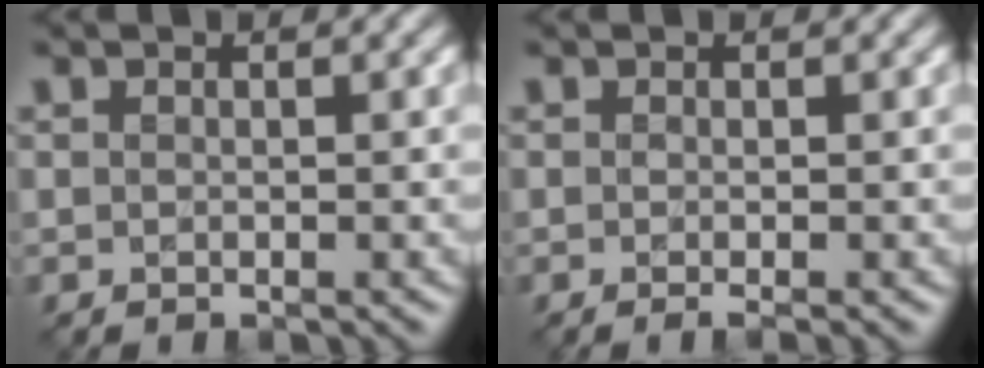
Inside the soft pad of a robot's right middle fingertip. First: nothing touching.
{"total": 0.9, "force": [-0.3, 0.0, 0.8], "torque": [-0.014, -0.007, -0.007]}